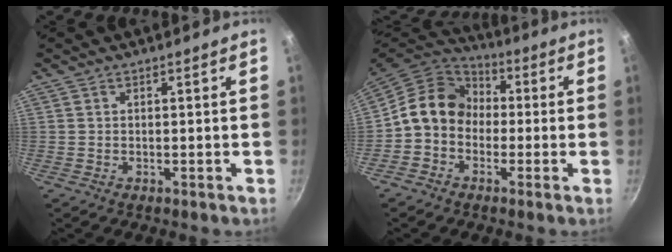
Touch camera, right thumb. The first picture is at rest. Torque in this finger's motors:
{"motor_torque": [1.27, 1.59, 0.69, -0.84, 0.08]}